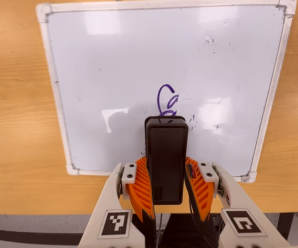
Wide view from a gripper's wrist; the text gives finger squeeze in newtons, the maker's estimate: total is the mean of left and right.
{"total": 9.6, "left": 7.9, "right": 11.2}